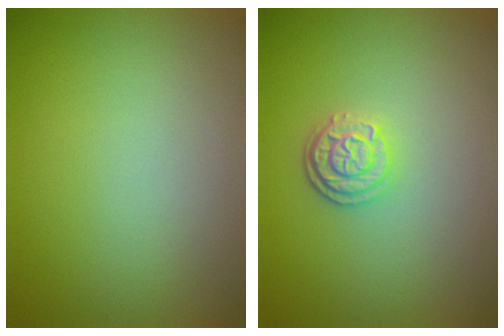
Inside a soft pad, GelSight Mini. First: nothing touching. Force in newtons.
{"total": 2.5, "press": 2.1, "slide": 1.4}